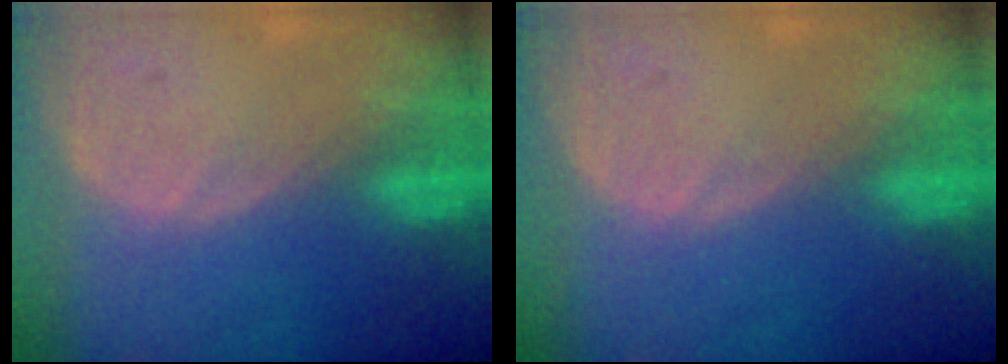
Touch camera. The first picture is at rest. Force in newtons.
{"total": 0.0}